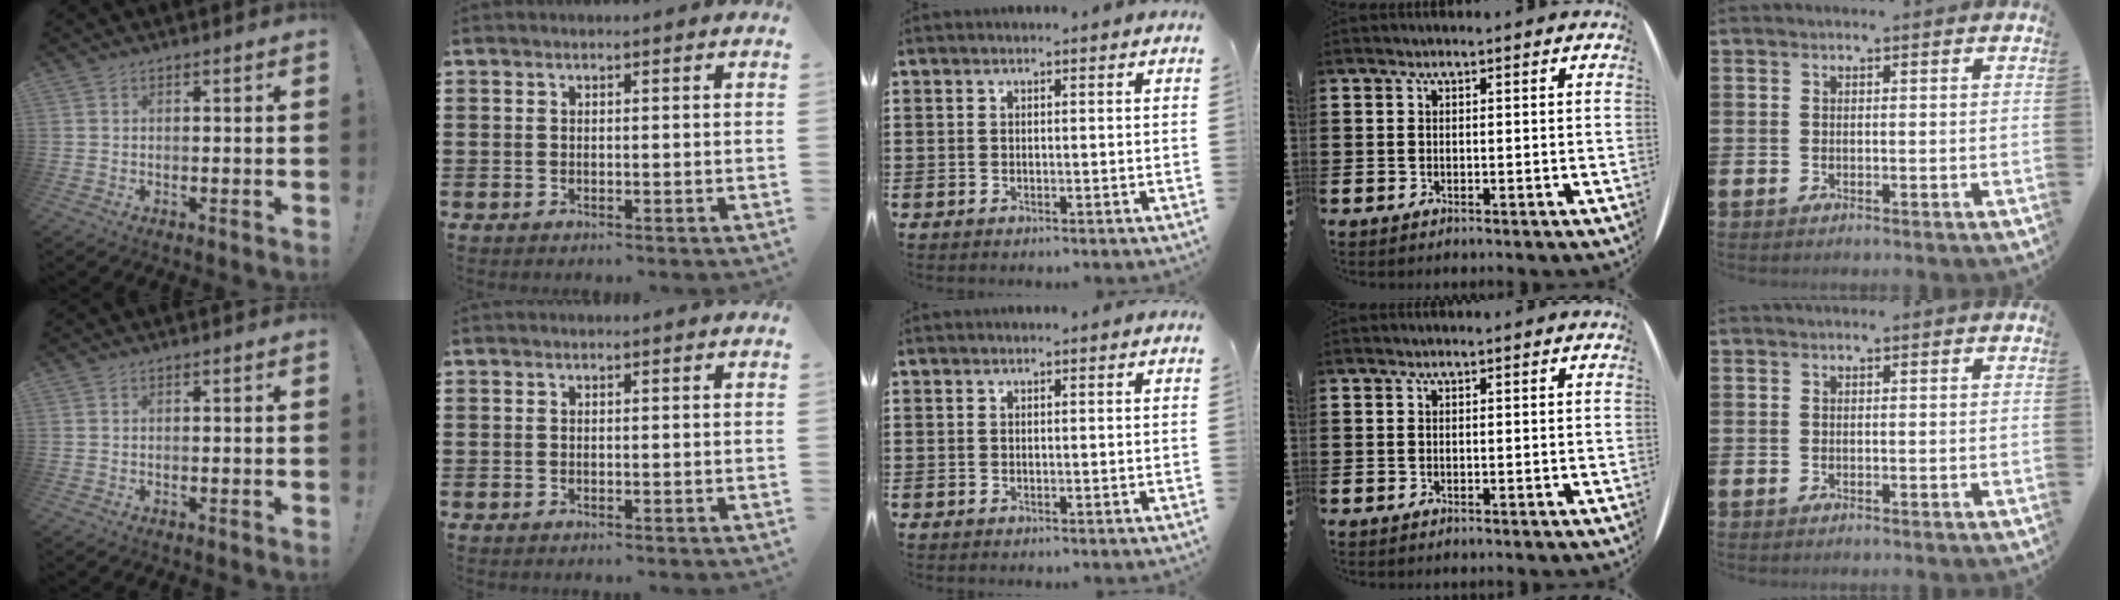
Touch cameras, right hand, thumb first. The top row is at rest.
{}